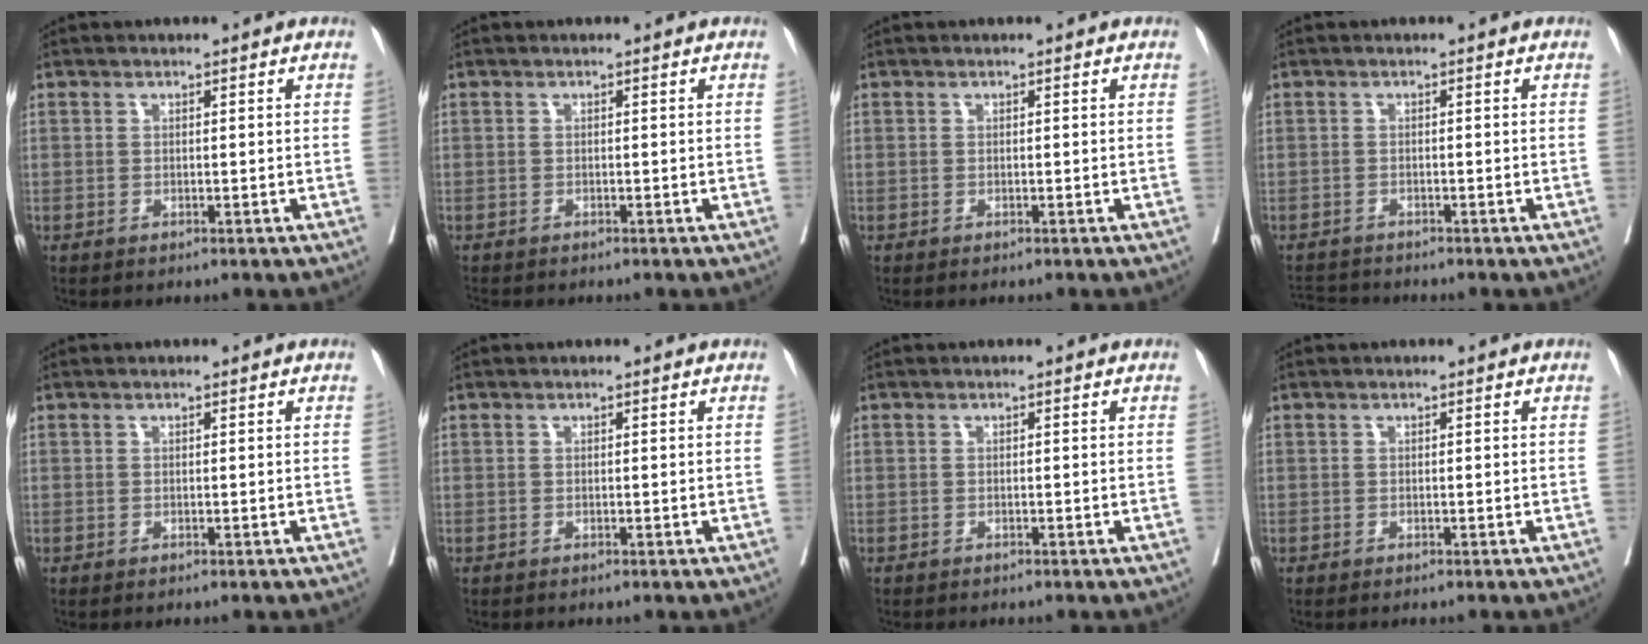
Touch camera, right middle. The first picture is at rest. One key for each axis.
{"total": 1.7, "fx": -1.7, "fy": 0.1, "fz": 0.4, "tx": -0.018, "ty": -0.008, "tz": -0.027}
{"total": 0.8, "fx": -0.8, "fy": 0.0, "fz": 0.3, "tx": -0.003, "ty": -0.002, "tz": -0.013}
{"total": 2.9, "fx": -2.9, "fy": -0.2, "fz": 0.0, "tx": -0.005, "ty": -0.018, "tz": -0.052}
{"total": 0.0}
{"total": 0.0}
{"total": 1.6, "fx": -1.4, "fy": 0.2, "fz": 0.6, "tx": -0.018, "ty": -0.005, "tz": -0.019}
{"total": 1.8, "fx": -1.6, "fy": 0.1, "fz": 0.7, "tx": -0.008, "ty": -0.002, "tz": -0.021}